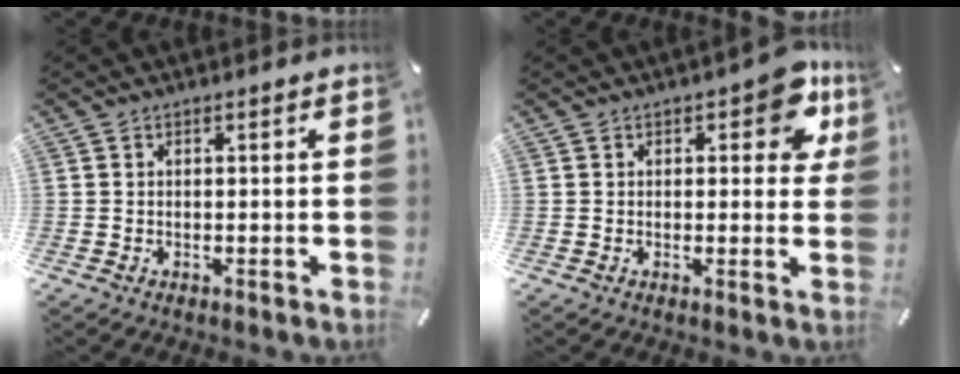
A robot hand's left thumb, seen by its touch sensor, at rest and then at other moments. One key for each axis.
{"total": 8.2, "fx": 3.7, "fy": 4.3, "fz": 5.9, "tx": -0.059, "ty": -0.013, "tz": 0.056}